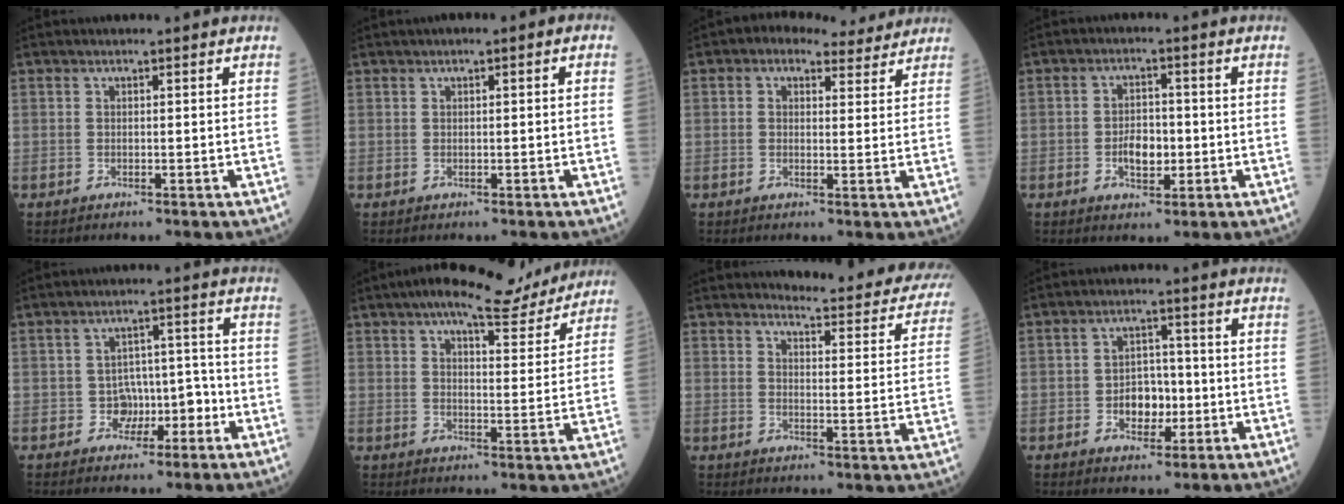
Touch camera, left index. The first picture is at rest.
{"total": 1.7, "force": [0.5, 0.5, 1.5], "torque": [-0.024, 0.010, 0.006]}
{"total": 5.9, "force": [4.7, 3.1, 2.0], "torque": [-0.027, 0.024, 0.058]}
{"total": 4.3, "force": [-0.9, 2.4, 3.5], "torque": [-0.061, 0.003, -0.014]}
{"total": 4.4, "force": [-1.8, 3.7, 1.7], "torque": [-0.013, 0.021, -0.026]}
{"total": 12.9, "force": [11.1, 2.9, 5.9], "torque": [-0.083, 0.009, 0.143]}
{"total": 16.0, "force": [15.4, 1.7, 3.7], "torque": [-0.027, -0.079, 0.156]}
{"total": 5.1, "force": [-1.1, 3.4, 3.6], "torque": [-0.058, 0.010, -0.016]}